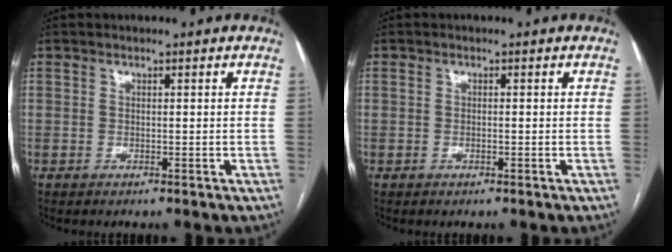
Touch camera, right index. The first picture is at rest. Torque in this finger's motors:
{"motor_torque": [-0.16, -0.01, -0.03, -0.01]}